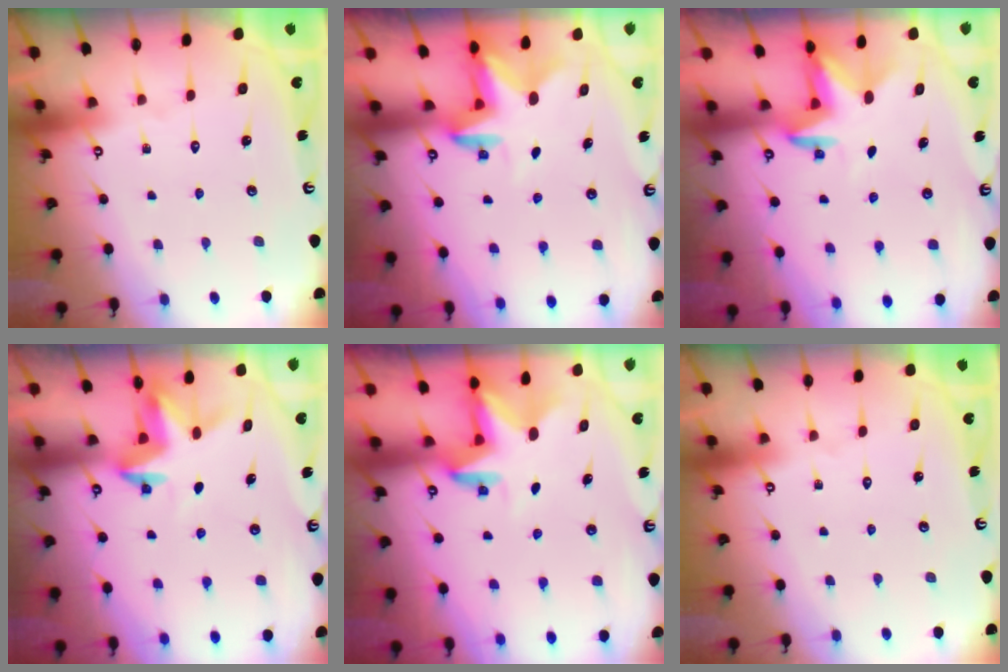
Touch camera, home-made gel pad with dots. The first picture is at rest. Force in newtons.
{"total": 2.6, "press": 2.5, "slide": 0.5}
{"total": 3.1, "press": 3.0, "slide": 0.7}
{"total": 3.4, "press": 3.4, "slide": 0.1}
{"total": 3.8, "press": 3.8, "slide": 0.2}
{"total": 0.0}